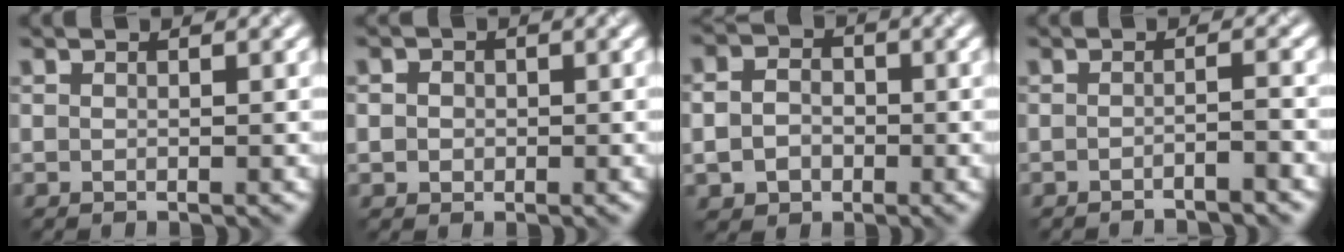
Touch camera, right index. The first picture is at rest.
{"total": 1.5, "force": [0.2, 1.4, 0.6], "torque": [0.004, 0.005, -0.002]}
{"total": 3.7, "force": [-0.8, 3.1, 1.8], "torque": [-0.024, -0.005, -0.015]}
{"total": 2.1, "force": [-1.6, 0.3, 1.4], "torque": [-0.006, 0.001, -0.032]}